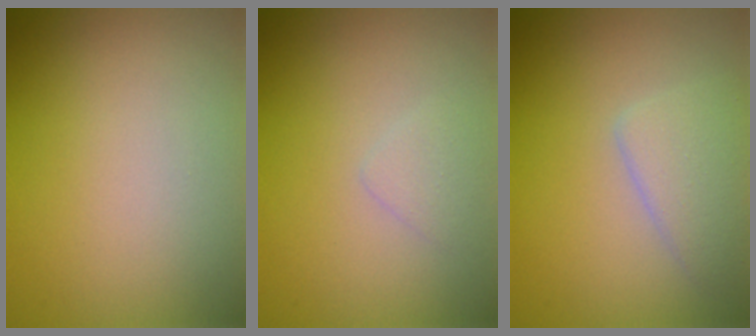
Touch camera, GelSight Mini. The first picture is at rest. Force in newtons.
{"total": 1.1, "press": 1.1, "slide": 0.1}
{"total": 2.8, "press": 2.8, "slide": 0.2}